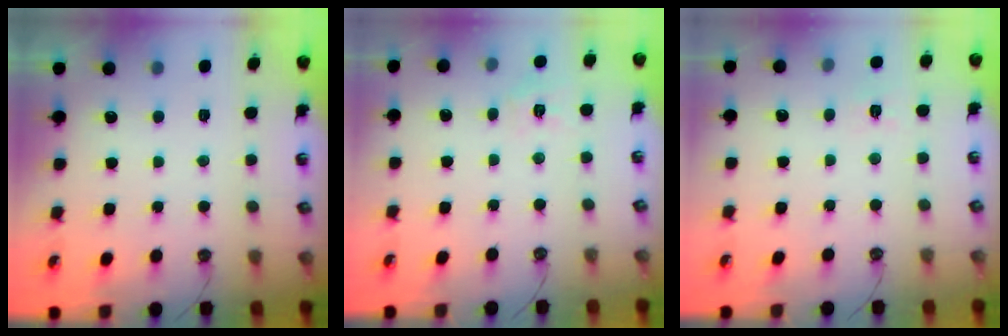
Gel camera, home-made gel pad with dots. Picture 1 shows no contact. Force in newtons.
{"total": 4.9, "press": 4.9, "slide": 0.7}
{"total": 4.5, "press": 4.5, "slide": 0.6}